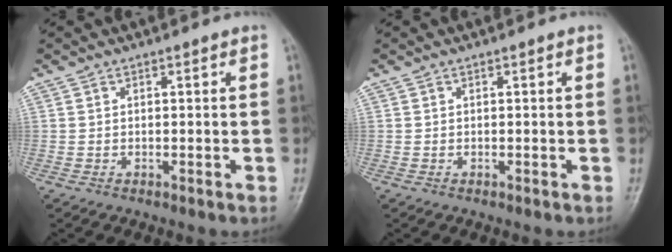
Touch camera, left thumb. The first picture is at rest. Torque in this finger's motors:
{"motor_torque": [0.54, -0.38, 0.19, 0.06, 0.01]}